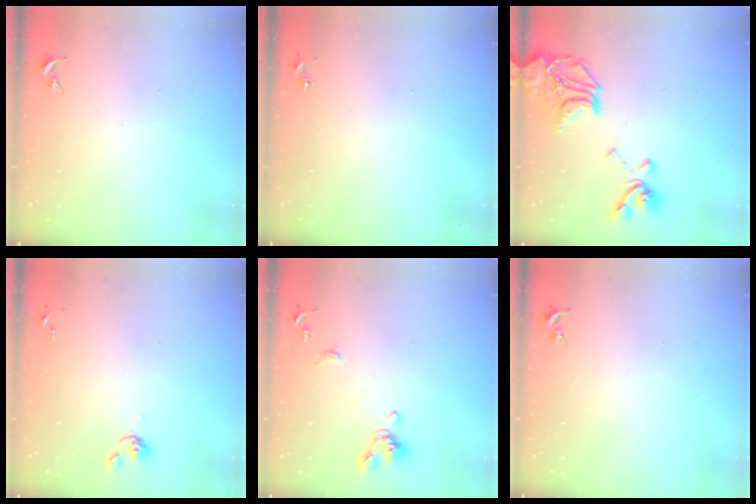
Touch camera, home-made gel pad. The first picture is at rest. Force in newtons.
{"total": 0.0}
{"total": 20.3, "press": 20.2, "slide": 2.2}
{"total": 4.9, "press": 4.8, "slide": 0.9}
{"total": 11.3, "press": 11.2, "slide": 1.3}
{"total": 0.0}